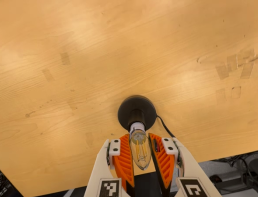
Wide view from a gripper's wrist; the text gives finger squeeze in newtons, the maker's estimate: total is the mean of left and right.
{"total": 11.3, "left": 10.3, "right": 12.4}